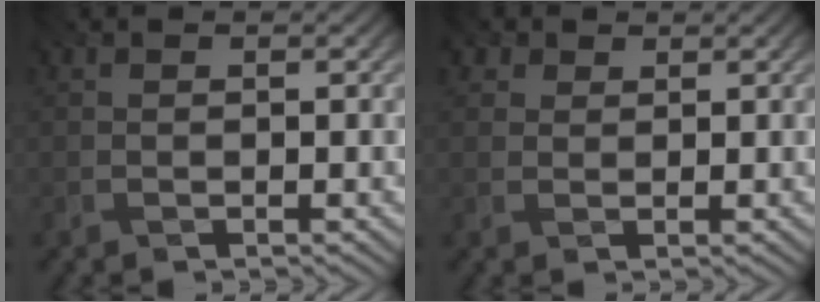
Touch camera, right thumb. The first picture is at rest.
{"total": 2.5, "force": [1.6, 1.9, 0.8], "torque": [-0.023, -0.001, 0.031]}